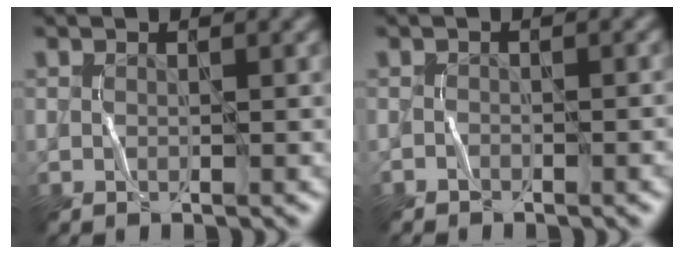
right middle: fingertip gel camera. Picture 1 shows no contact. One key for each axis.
{"total": 1.3, "fx": -1.2, "fy": 0.2, "fz": 0.6, "tx": -0.003, "ty": 0.015, "tz": -0.018}